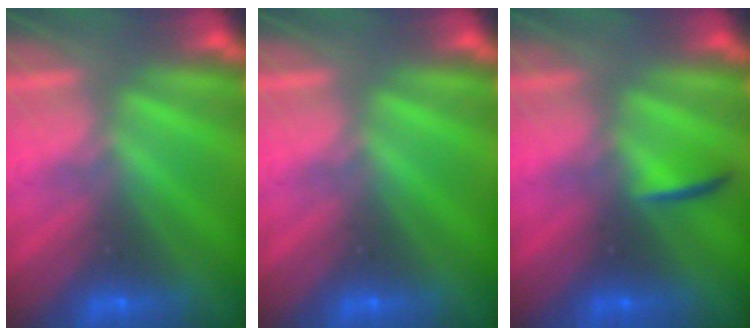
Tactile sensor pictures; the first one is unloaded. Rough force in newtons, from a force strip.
{"total": 0.0}
{"total": 1.8}